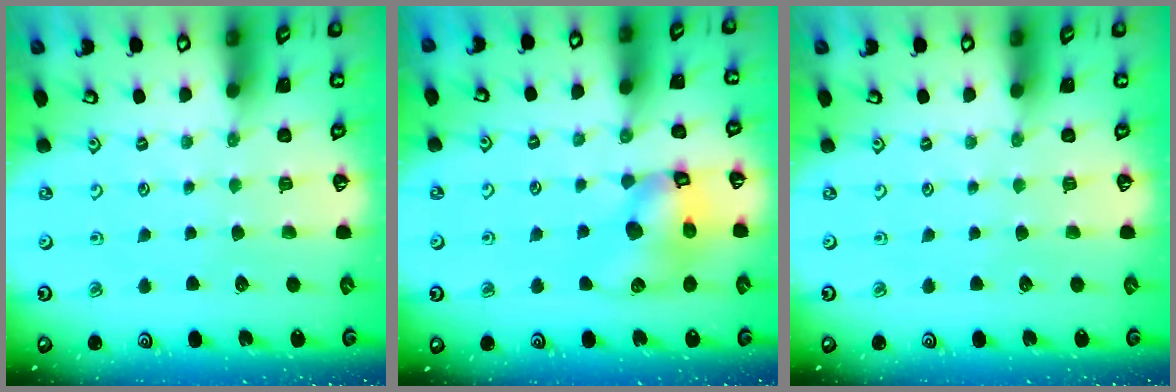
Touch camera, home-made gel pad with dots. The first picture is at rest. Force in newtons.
{"total": 11.6, "press": 11.5, "slide": 1.7}
{"total": 0.0}